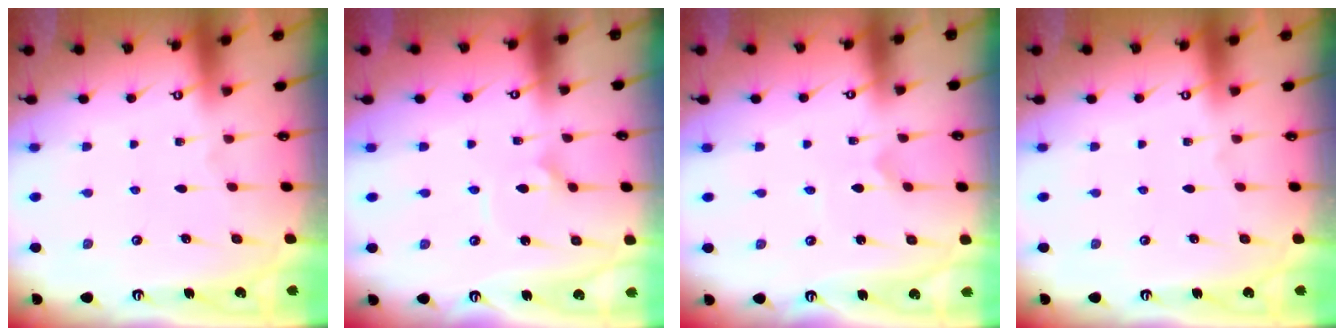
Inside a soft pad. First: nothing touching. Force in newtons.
{"total": 2.0, "press": 2.0, "slide": 0.1}
{"total": 0.8, "press": 0.8, "slide": 0.1}
{"total": 0.0}